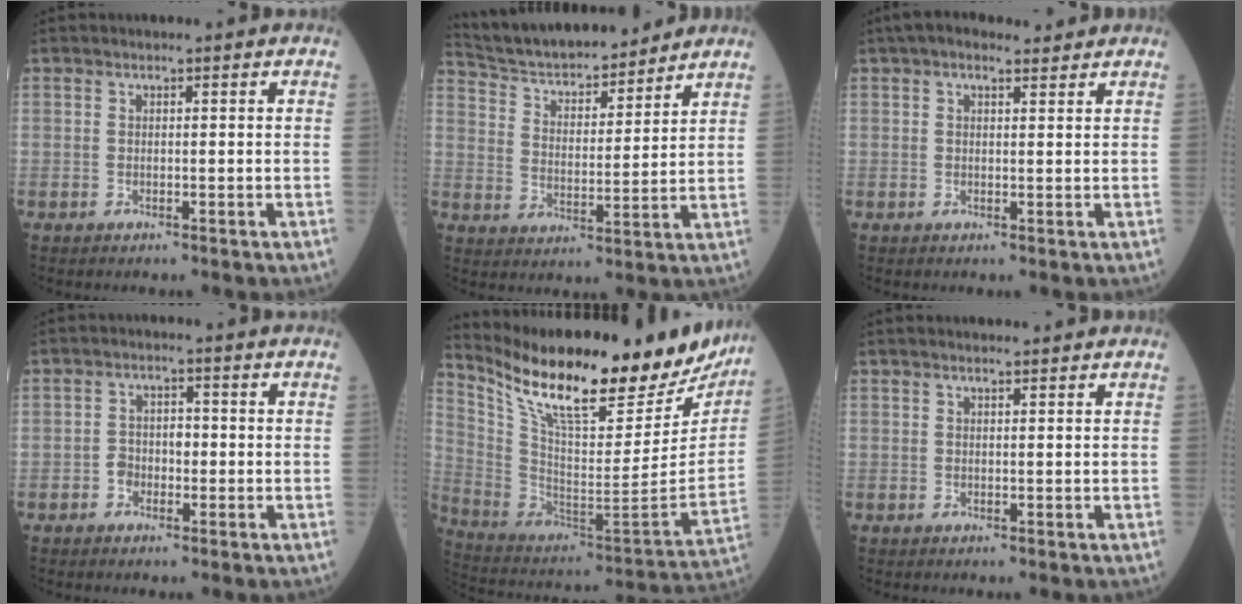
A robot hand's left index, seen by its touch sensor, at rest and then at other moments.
{"total": 16.9, "force": [15.5, 3.3, 6.0], "torque": [-0.101, 0.014, 0.254]}
{"total": 4.7, "force": [3.5, 1.7, 2.5], "torque": [-0.048, 0.032, 0.058]}
{"total": 2.8, "force": [-0.9, 2.2, 1.5], "torque": [-0.026, 0.011, -0.021]}
{"total": 29.7, "force": [23.7, 7.4, 16.2], "torque": [-0.281, -0.040, 0.350]}
{"total": 2.0, "force": [1.8, 0.2, 0.9], "torque": [-0.012, 0.017, 0.028]}